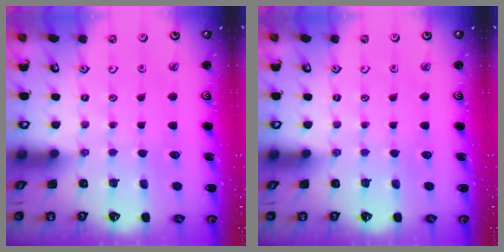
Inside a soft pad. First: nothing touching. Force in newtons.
{"total": 0.0}